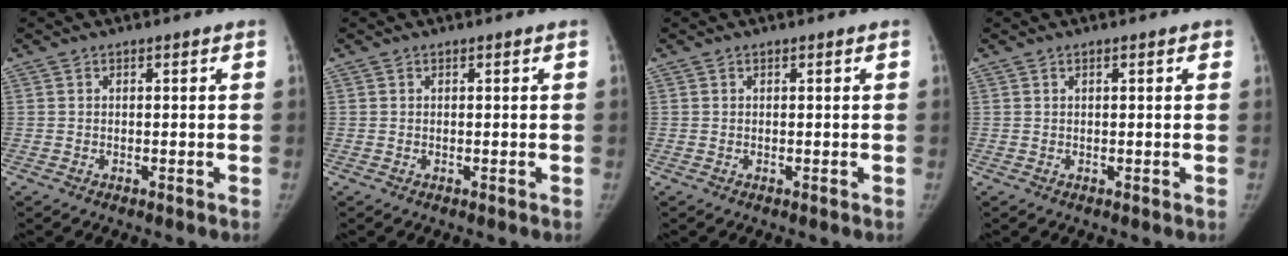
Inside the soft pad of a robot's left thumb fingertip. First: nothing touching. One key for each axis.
{"total": 0.0}
{"total": 0.0}
{"total": 1.1, "fx": 0.6, "fy": 0.2, "fz": 0.9, "tx": -0.013, "ty": 0.001, "tz": 0.006}